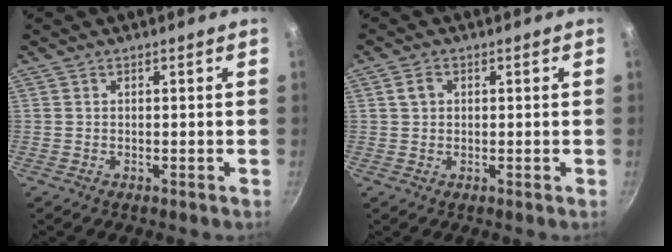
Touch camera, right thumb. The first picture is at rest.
{"total": 2.2, "force": [0.5, 1.8, 1.2], "torque": [-0.018, 0.004, 0.010]}